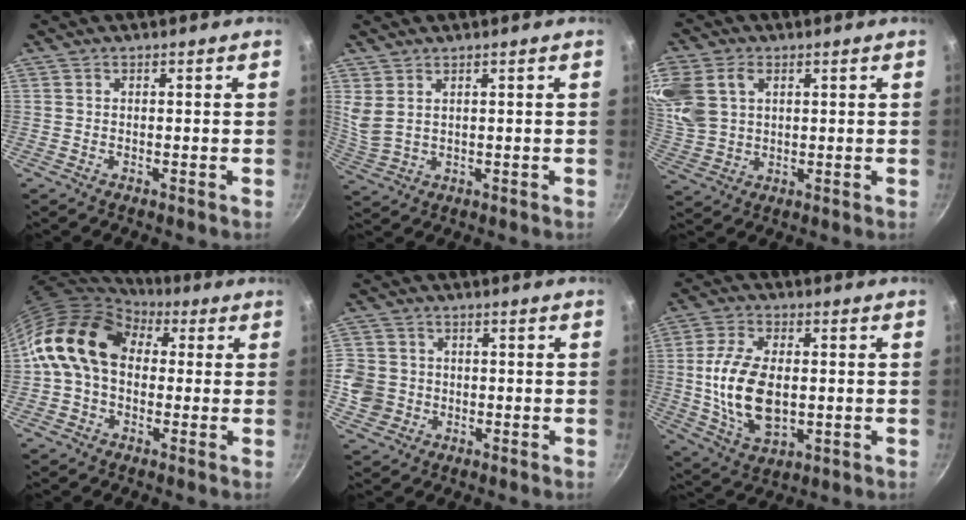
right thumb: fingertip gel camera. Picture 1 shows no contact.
{"total": 4.0, "force": [2.2, 2.0, 2.6], "torque": [-0.051, -0.017, 0.053]}
{"total": 16.2, "force": [5.2, 12.1, 9.5], "torque": [-0.225, 0.015, 0.108]}
{"total": 14.0, "force": [2.8, 10.2, 9.2], "torque": [-0.130, 0.017, 0.030]}
{"total": 8.3, "force": [-1.0, 7.8, 2.7], "torque": [-0.046, 0.011, -0.021]}
{"total": 14.5, "force": [-0.4, 8.5, 11.8], "torque": [-0.216, 0.003, -0.001]}